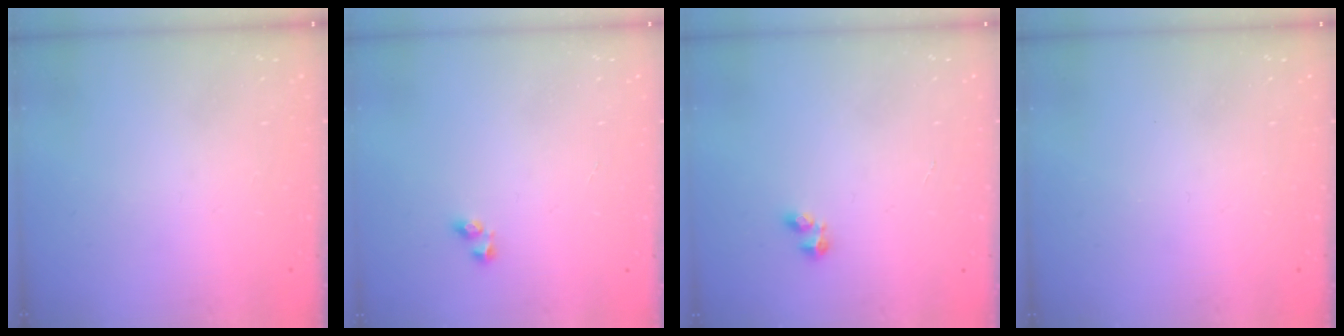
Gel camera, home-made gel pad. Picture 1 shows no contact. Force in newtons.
{"total": 2.2, "press": 1.9, "slide": 1.1}
{"total": 2.2, "press": 2.1, "slide": 0.6}
{"total": 0.0}